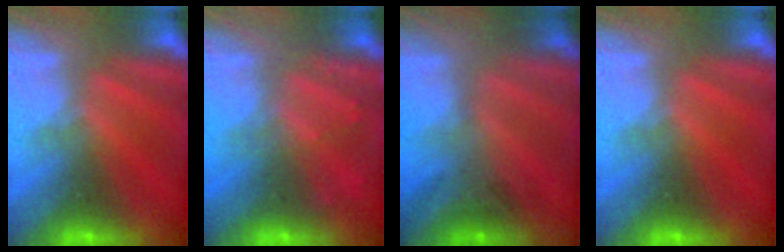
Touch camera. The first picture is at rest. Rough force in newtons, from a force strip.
{"total": 2.2}
{"total": 2.2}
{"total": 0.0}